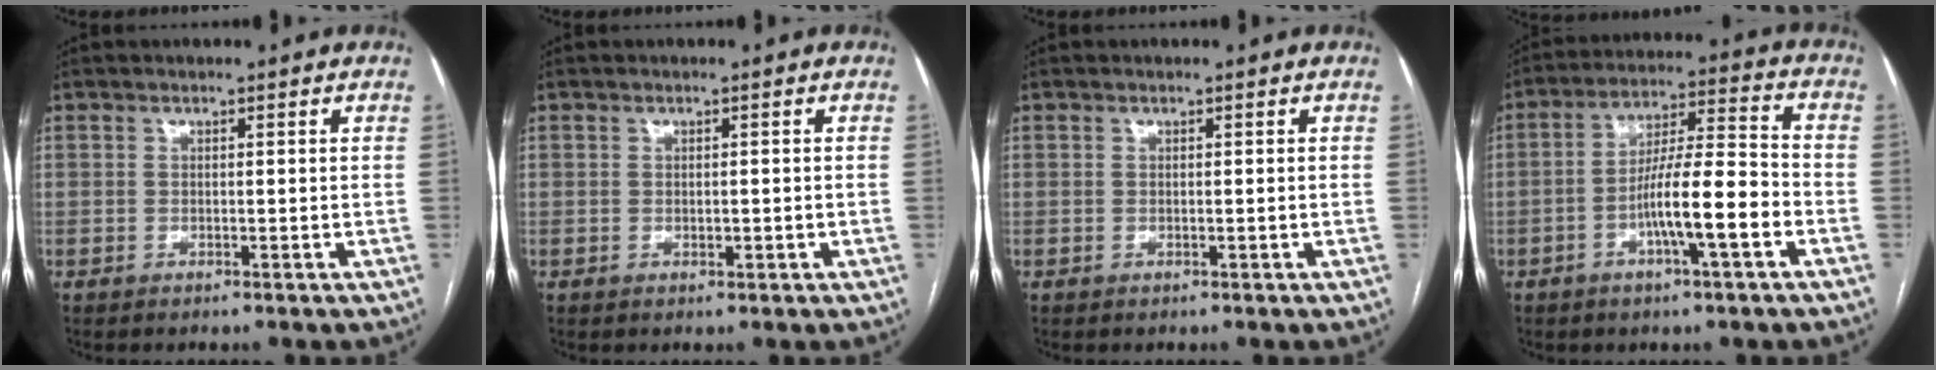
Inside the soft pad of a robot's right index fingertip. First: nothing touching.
{"total": 0.8, "force": [-0.1, 0.4, 0.6], "torque": [-0.010, 0.000, 0.002]}
{"total": 0.0}
{"total": 11.1, "force": [-4.0, 1.0, 10.3], "torque": [-0.180, 0.012, -0.066]}